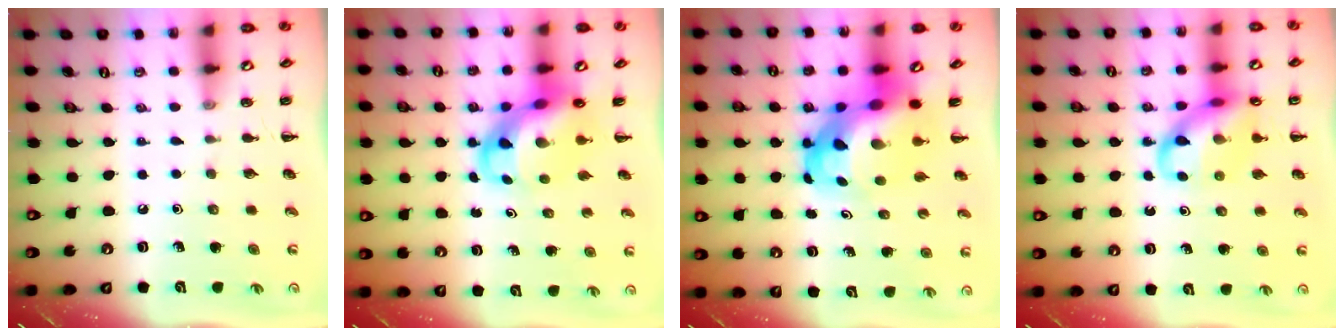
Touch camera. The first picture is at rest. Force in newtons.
{"total": 7.4, "press": 7.1, "slide": 2.1}
{"total": 10.3, "press": 9.8, "slide": 3.0}
{"total": 13.8, "press": 13.6, "slide": 2.1}